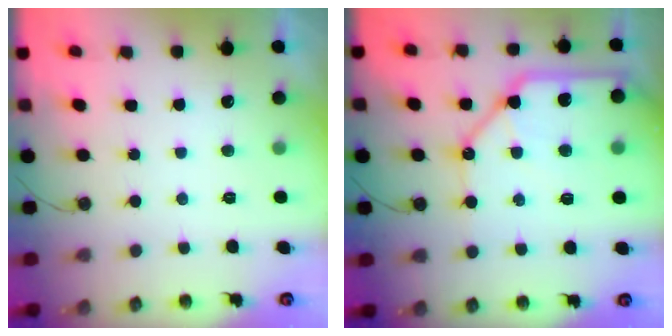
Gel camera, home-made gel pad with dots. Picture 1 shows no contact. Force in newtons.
{"total": 16.7, "press": 16.5, "slide": 2.6}